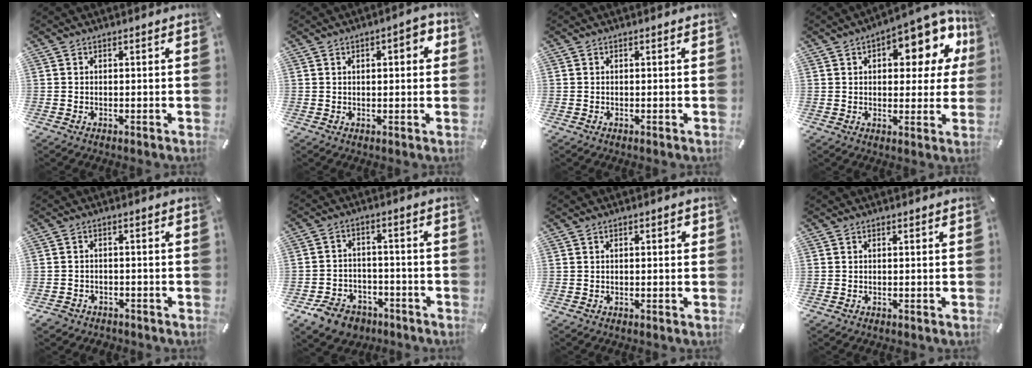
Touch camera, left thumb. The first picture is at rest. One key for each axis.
{"total": 4.4, "fx": 1.1, "fy": 1.9, "fz": 3.8, "tx": -0.051, "ty": 0.001, "tz": 0.012}
{"total": 0.0}
{"total": 13.7, "fx": 6.3, "fy": 6.9, "fz": 10.1, "tx": -0.115, "ty": -0.046, "tz": 0.103}
{"total": 2.7, "fx": -1.8, "fy": 1.9, "fz": 0.6, "tx": -0.017, "ty": 0.008, "tz": -0.040}
{"total": 8.7, "fx": -5.6, "fy": 5.9, "fz": 2.8, "tx": -0.057, "ty": 0.046, "tz": -0.102}
{"total": 1.3, "fx": 0.2, "fy": 0.6, "fz": 1.2, "tx": -0.022, "ty": 0.005, "tz": 0.001}
{"total": 0.0}